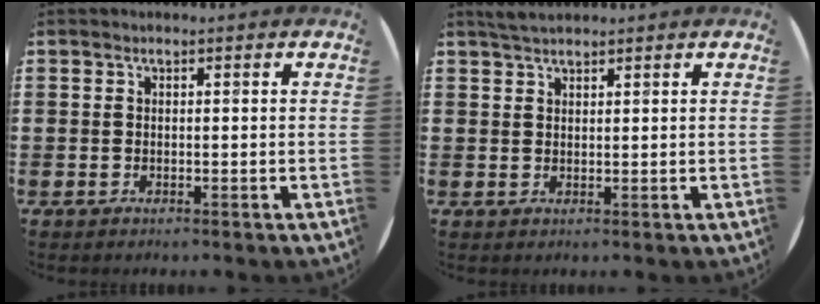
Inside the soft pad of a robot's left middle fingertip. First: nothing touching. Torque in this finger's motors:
{"motor_torque": [0.38, -0.31, 0.02, 0.00]}